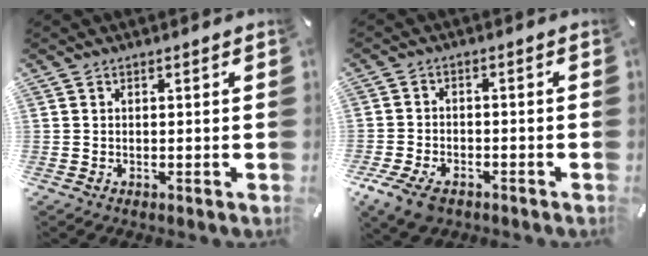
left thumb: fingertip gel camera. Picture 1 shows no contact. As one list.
[{"total": 6.0, "force": [-3.8, 3.5, 3.1], "torque": [-0.079, 0.013, -0.073]}]